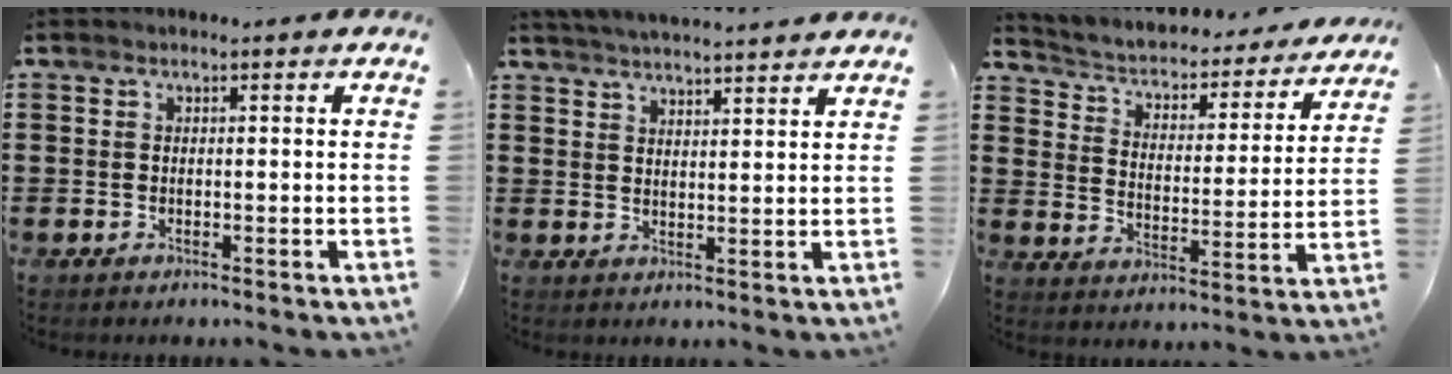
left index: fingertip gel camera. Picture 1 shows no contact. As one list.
[{"total": 3.6, "force": [3.5, -0.8, 0.4], "torque": [-0.018, -0.015, 0.061]}, {"total": 2.4, "force": [1.9, 1.1, 0.8], "torque": [-0.034, -0.023, 0.021]}]